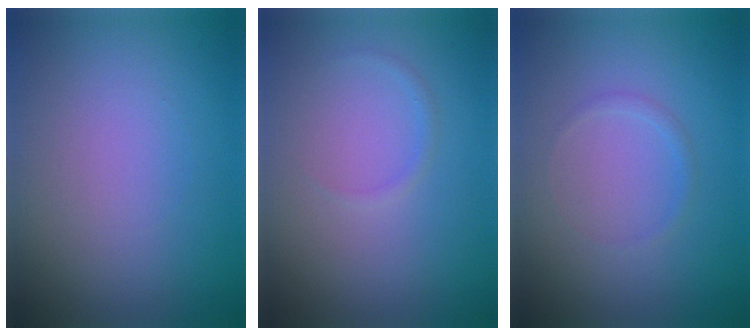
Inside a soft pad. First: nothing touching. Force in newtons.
{"total": 0.7, "press": 0.7, "slide": 0.1}
{"total": 0.7, "press": 0.7, "slide": 0.0}